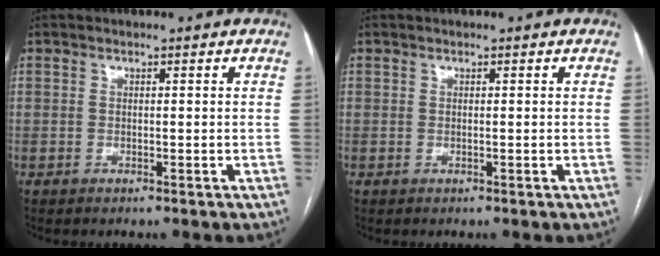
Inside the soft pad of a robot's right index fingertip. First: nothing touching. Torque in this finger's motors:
{"motor_torque": [0.00, 0.00, 0.00, 0.01]}